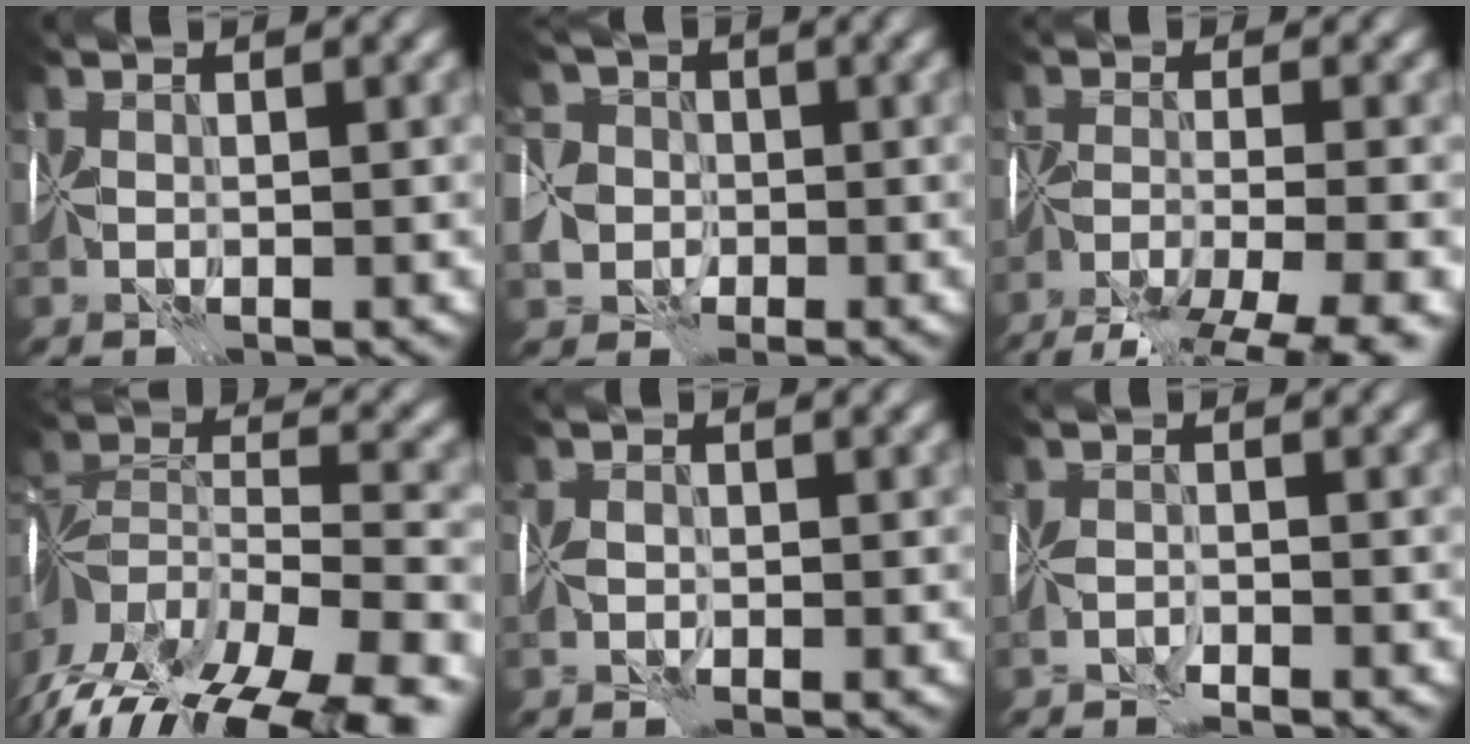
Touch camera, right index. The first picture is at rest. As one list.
[{"total": 9.4, "force": [-3.7, 7.9, 3.5], "torque": [-0.060, -0.007, -0.101]}, {"total": 9.7, "force": [-7.5, 2.1, 5.8], "torque": [-0.099, -0.020, -0.105]}, {"total": 14.5, "force": [-9.9, 6.0, 8.9], "torque": [-0.157, -0.003, -0.141]}, {"total": 1.3, "force": [-0.8, 0.7, 0.7], "torque": [-0.008, 0.001, -0.020]}, {"total": 1.7, "force": [-1.6, 0.2, 0.4], "torque": [-0.004, 0.000, -0.033]}]